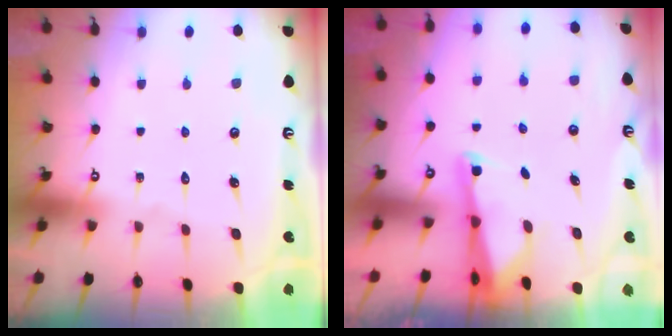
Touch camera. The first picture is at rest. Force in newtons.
{"total": 2.9, "press": 2.8, "slide": 0.5}